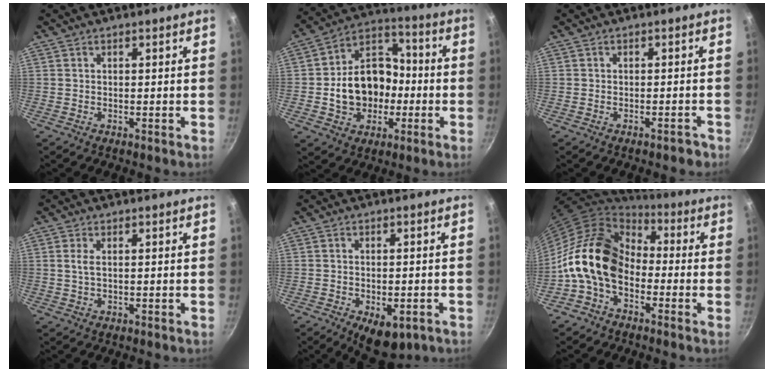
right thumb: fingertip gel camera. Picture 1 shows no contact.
{"total": 16.2, "force": [-2.2, 12.8, 9.6], "torque": [-0.125, 0.048, -0.040]}
{"total": 1.9, "force": [-1.5, 0.8, 0.9], "torque": [-0.005, 0.025, -0.008]}
{"total": 1.7, "force": [0.3, 0.7, 1.6], "torque": [-0.034, -0.001, 0.007]}
{"total": 7.8, "force": [-3.3, 4.1, 5.8], "torque": [-0.056, 0.010, -0.033]}
{"total": 15.8, "force": [-3.0, 11.2, 10.8], "torque": [-0.169, 0.047, -0.080]}